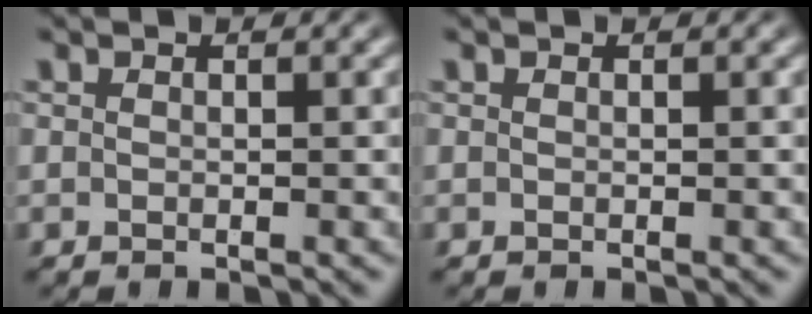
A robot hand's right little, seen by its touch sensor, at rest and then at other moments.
{"total": 0.0}